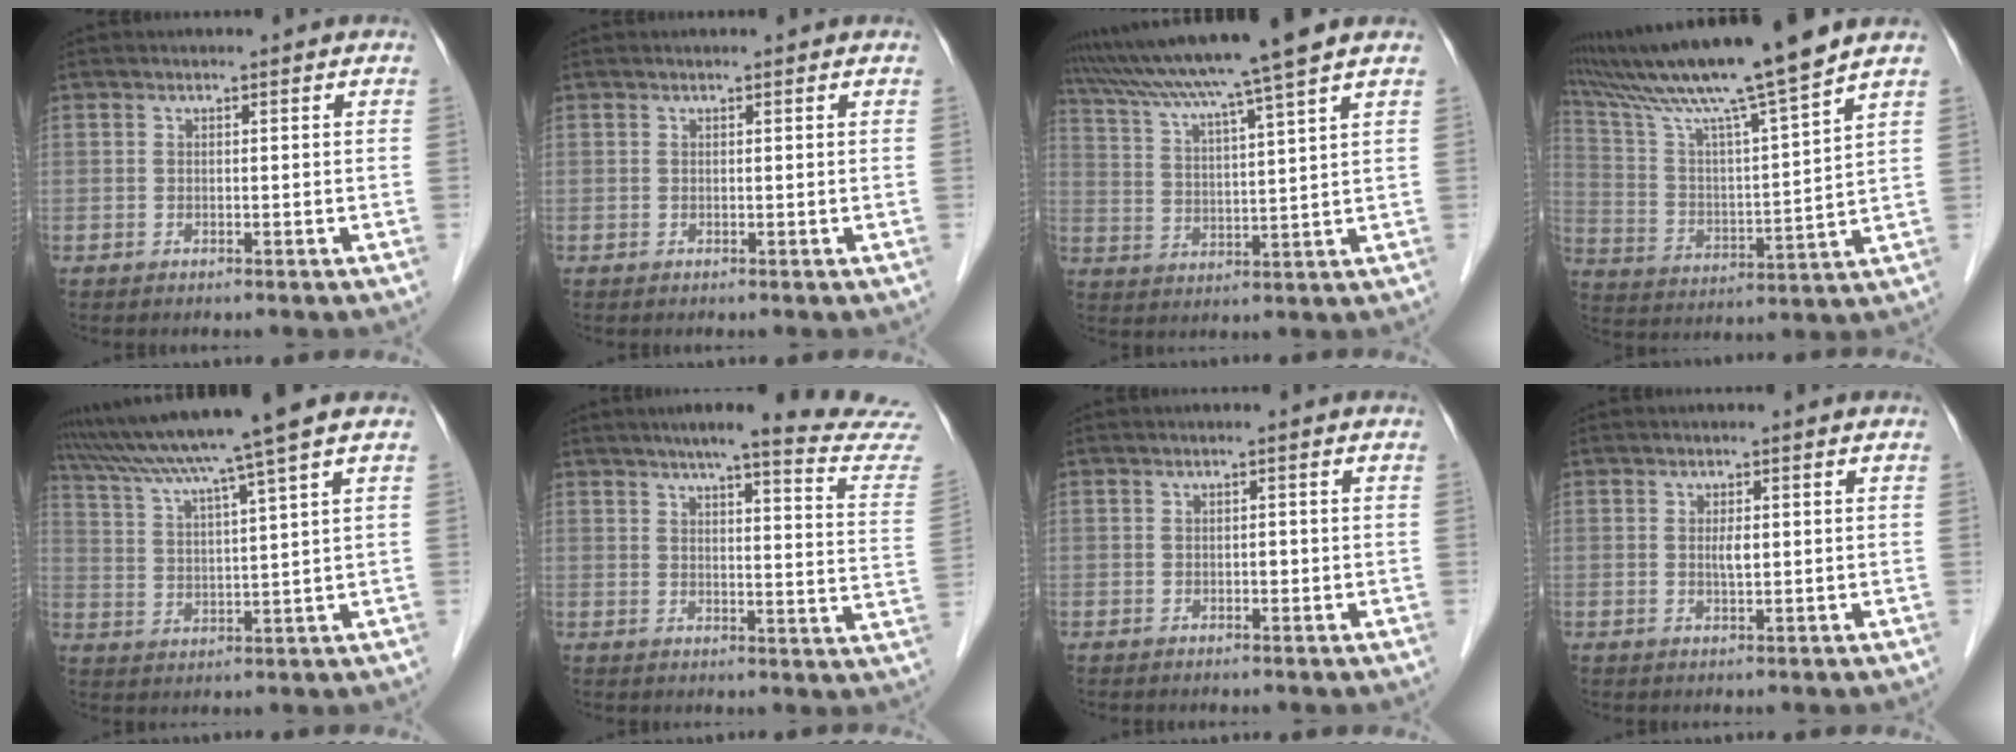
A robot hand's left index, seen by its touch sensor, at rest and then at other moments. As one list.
[{"total": 0.0}, {"total": 14.0, "force": [11.6, -2.2, 7.6], "torque": [-0.132, 0.000, 0.183]}, {"total": 17.4, "force": [14.3, -2.1, 9.7], "torque": [-0.176, -0.007, 0.246]}, {"total": 13.1, "force": [10.4, -2.4, 7.6], "torque": [-0.132, 0.002, 0.167]}, {"total": 19.5, "force": [17.8, -0.5, 7.8], "torque": [-0.094, -0.083, 0.195]}, {"total": 0.7, "force": [-0.4, 0.3, 0.5], "torque": [-0.006, -0.002, -0.007]}, {"total": 1.6, "force": [0.0, 0.3, 1.6], "torque": [-0.029, -0.004, 0.000]}]